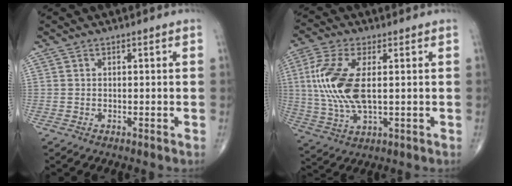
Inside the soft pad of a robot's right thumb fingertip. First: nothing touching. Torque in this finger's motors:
{"motor_torque": [0.92, 2.97, 0.78, -0.54, 0.50]}